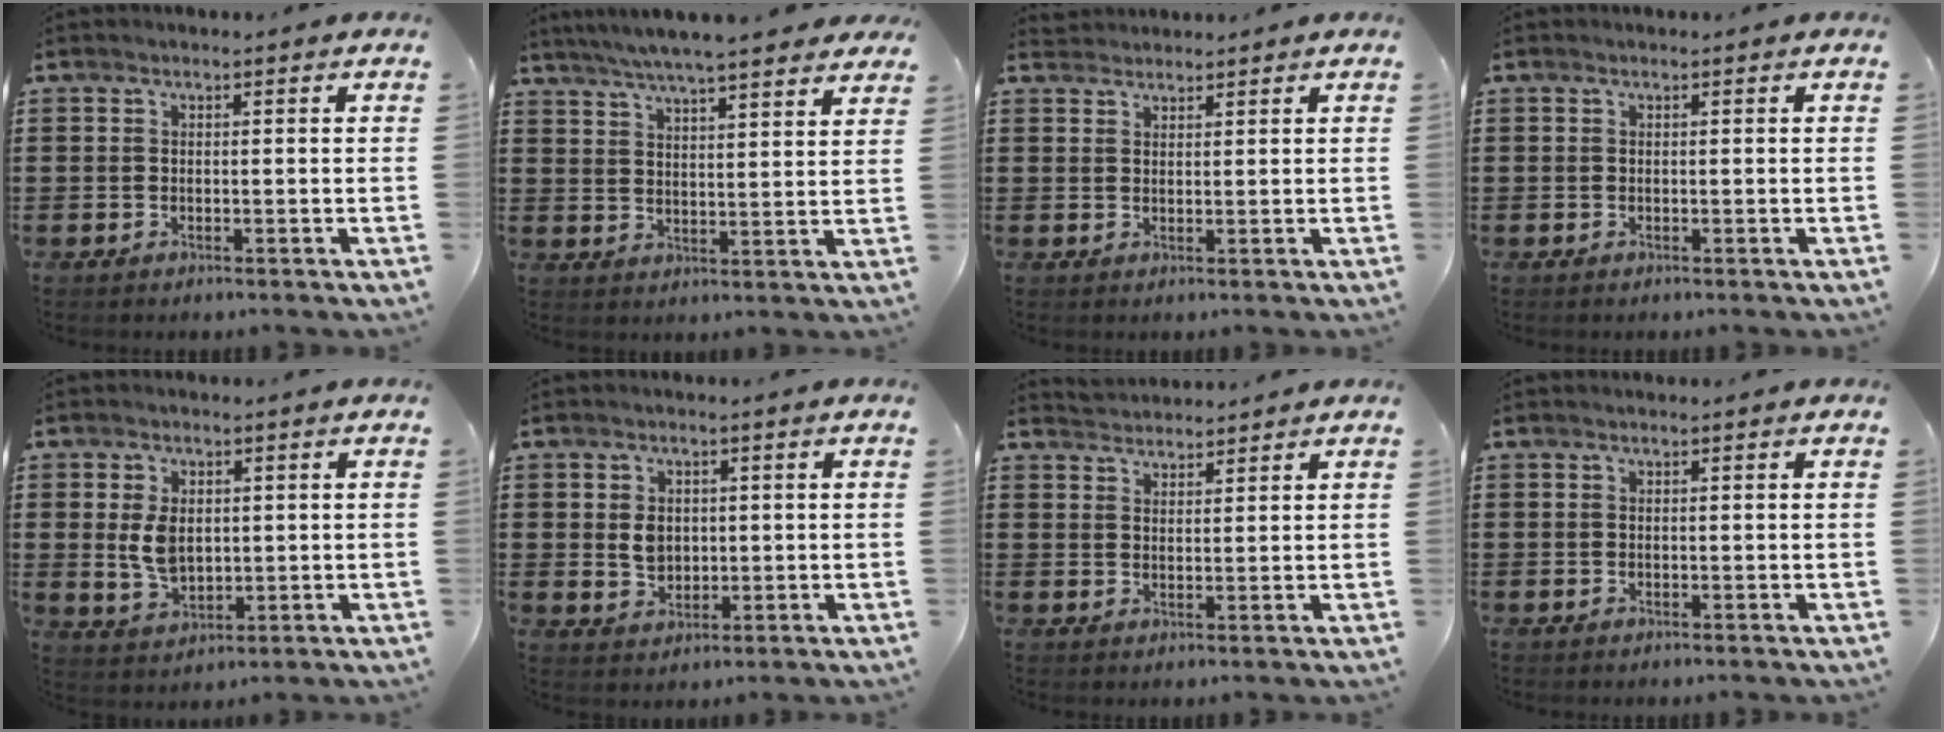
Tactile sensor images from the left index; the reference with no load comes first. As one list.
[{"total": 5.5, "force": [5.2, 0.0, 1.8], "torque": [-0.055, -0.021, 0.092]}, {"total": 1.7, "force": [1.6, 0.4, -0.2], "torque": [-0.001, 0.002, 0.033]}, {"total": 0.0}, {"total": 5.3, "force": [0.7, 3.5, 3.9], "torque": [-0.098, 0.005, 0.009]}, {"total": 3.3, "force": [0.4, 2.6, 1.9], "torque": [-0.038, 0.007, 0.005]}, {"total": 2.4, "force": [2.3, 0.0, -0.6], "torque": [0.005, -0.001, 0.047]}, {"total": 0.0}]